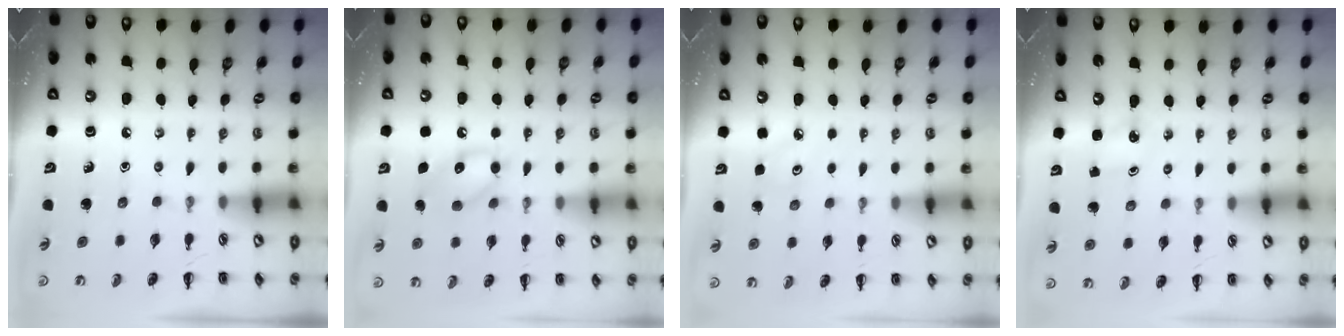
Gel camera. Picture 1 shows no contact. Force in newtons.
{"total": 10.9, "press": 10.9, "slide": 0.9}
{"total": 3.1, "press": 2.9, "slide": 0.9}
{"total": 1.5, "press": 1.5, "slide": 0.3}